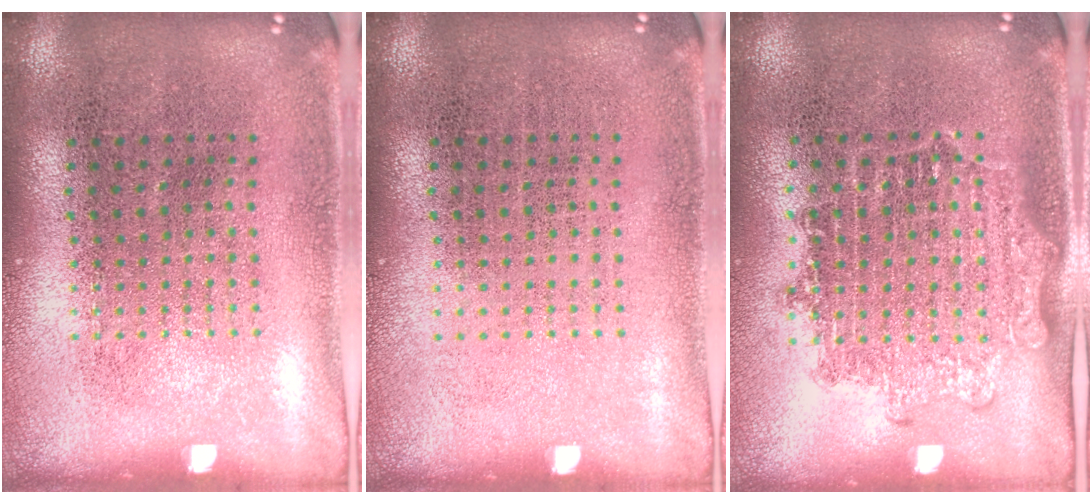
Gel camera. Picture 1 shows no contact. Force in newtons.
{"total": 0.0}
{"total": 1.4, "press": 1.2, "slide": 0.7}